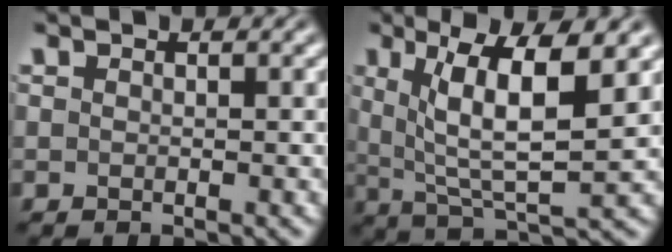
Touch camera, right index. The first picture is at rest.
{"total": 7.5, "force": [2.0, 3.2, 6.5], "torque": [-0.106, -0.008, 0.044]}